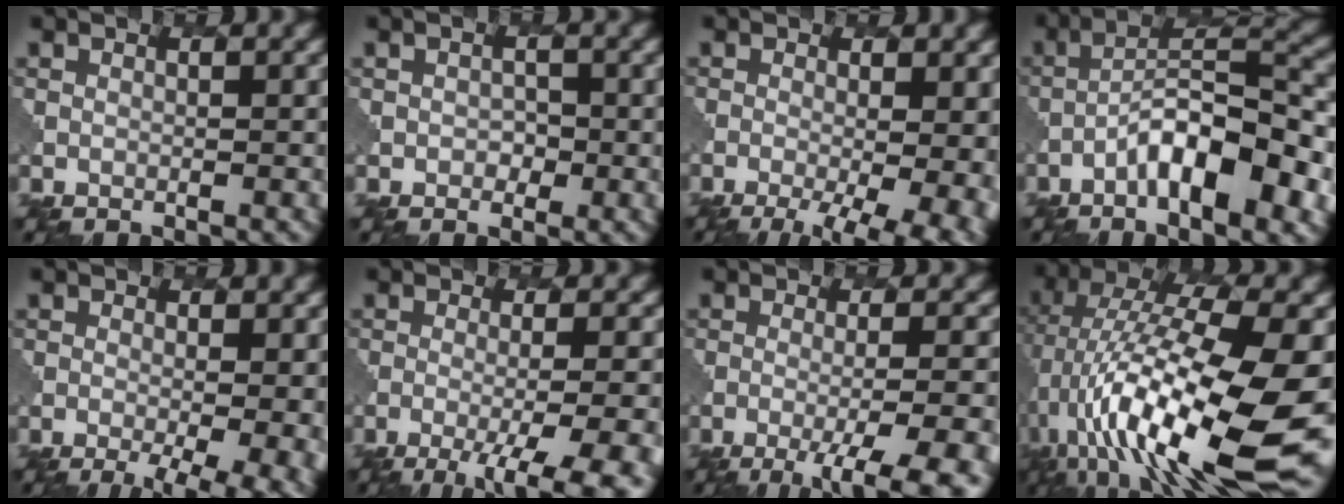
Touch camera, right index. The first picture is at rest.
{"total": 0.8, "force": [-0.1, 0.8, 0.0], "torque": [-0.001, 0.000, -0.001]}
{"total": 10.9, "force": [-3.9, 5.3, 8.7], "torque": [-0.083, -0.008, -0.040]}
{"total": 8.5, "force": [-3.8, 2.6, 7.1], "torque": [-0.120, 0.021, -0.067]}
{"total": 9.1, "force": [-2.7, 4.2, 7.5], "torque": [-0.059, 0.006, -0.025]}
{"total": 9.2, "force": [-4.6, 3.2, 7.3], "torque": [-0.083, -0.013, -0.055]}
{"total": 8.1, "force": [-4.4, 2.2, 6.4], "torque": [-0.083, -0.006, -0.057]}
{"total": 16.4, "force": [-2.3, 5.6, 15.2], "torque": [-0.292, 0.019, -0.036]}